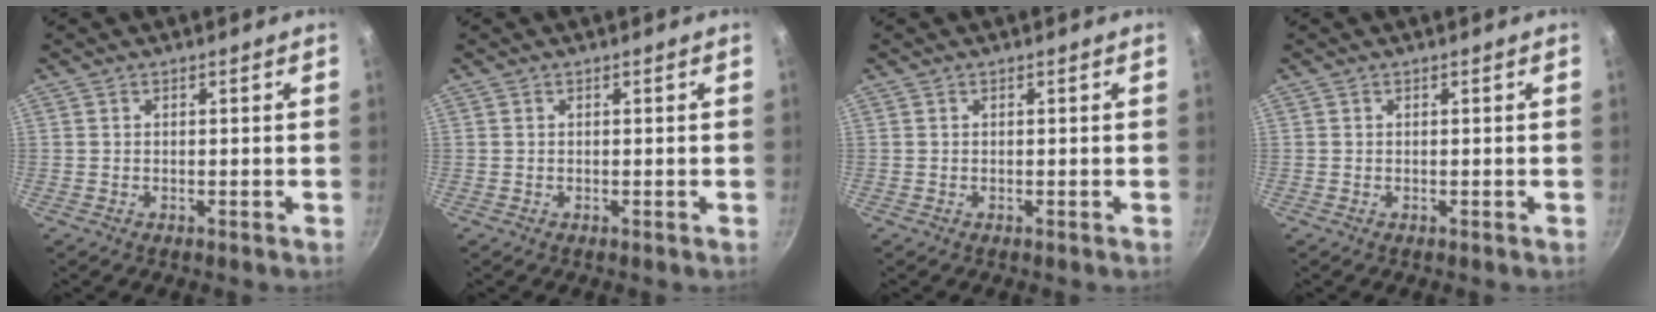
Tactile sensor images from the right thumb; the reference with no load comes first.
{"total": 0.0}
{"total": 0.0}
{"total": 0.0}